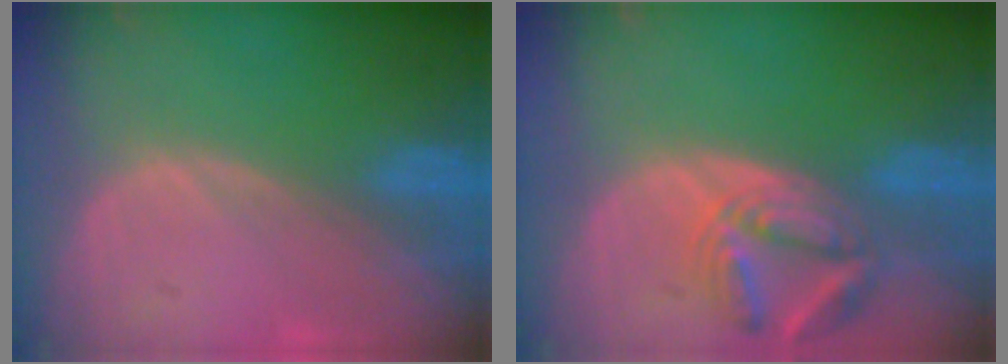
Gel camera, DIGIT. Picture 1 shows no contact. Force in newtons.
{"total": 6.7, "press": 6.4, "slide": 2.1}